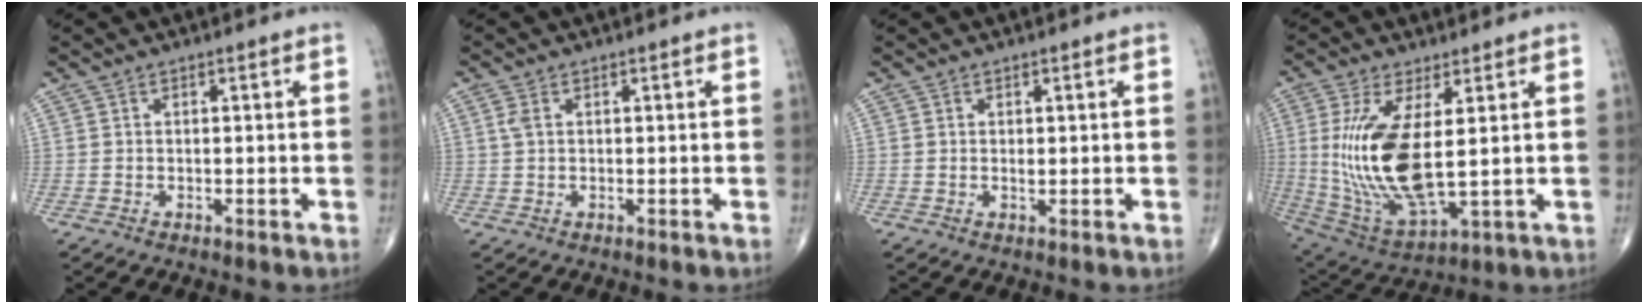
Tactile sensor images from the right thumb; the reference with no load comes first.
{"total": 1.6, "force": [0.5, 0.9, 1.3], "torque": [-0.037, 0.009, 0.012]}
{"total": 0.8, "force": [0.1, 0.4, 0.7], "torque": [-0.011, -0.002, 0.003]}
{"total": 16.9, "force": [1.7, 6.2, 15.7], "torque": [-0.329, -0.027, 0.050]}